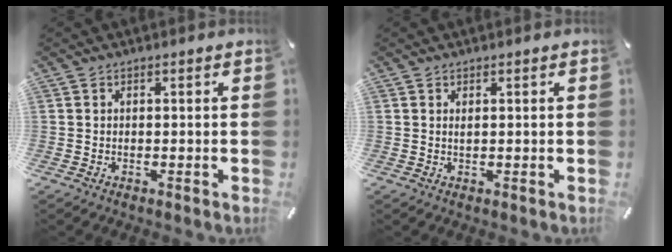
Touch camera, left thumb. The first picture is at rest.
{"total": 0.8, "force": [0.3, 0.1, 0.7], "torque": [-0.013, -0.001, 0.006]}